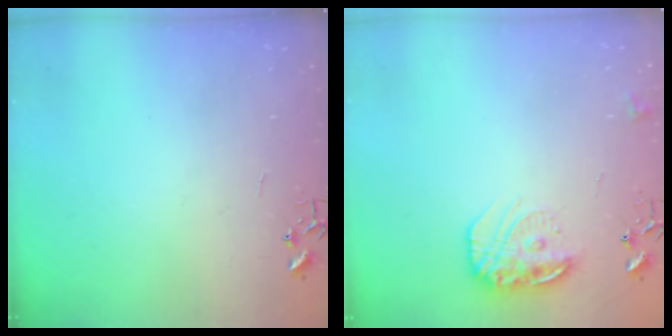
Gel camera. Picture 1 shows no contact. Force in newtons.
{"total": 15.4, "press": 15.3, "slide": 1.0}